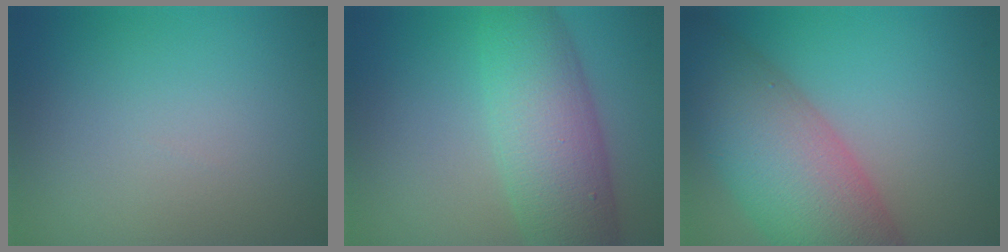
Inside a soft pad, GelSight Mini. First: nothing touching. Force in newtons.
{"total": 8.0, "press": 8.0, "slide": 0.1}
{"total": 11.4, "press": 11.3, "slide": 0.5}